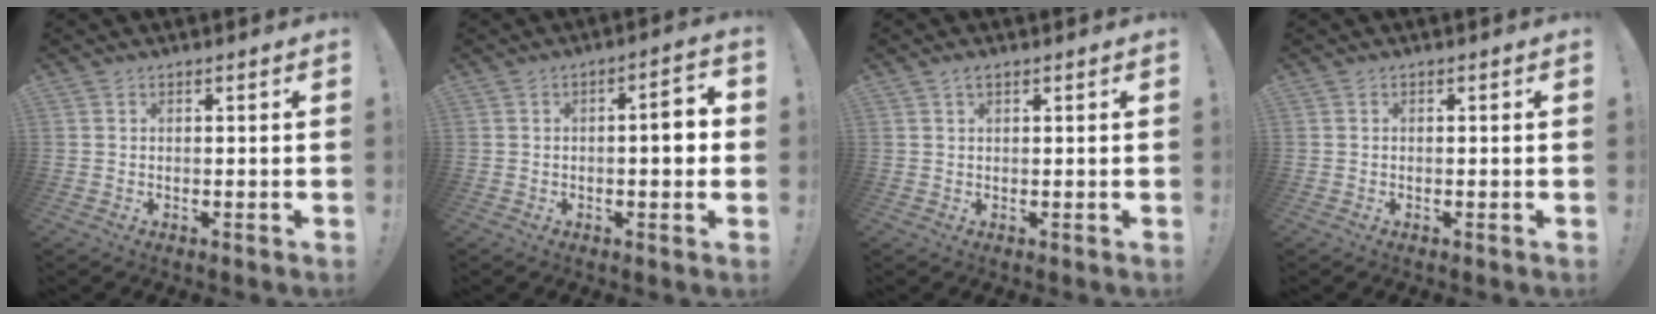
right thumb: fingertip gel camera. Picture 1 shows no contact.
{"total": 5.9, "force": [-0.2, 1.4, 5.7], "torque": [-0.076, 0.003, -0.009]}
{"total": 1.4, "force": [0.8, 0.6, 1.0], "torque": [-0.021, 0.001, 0.014]}
{"total": 0.0}